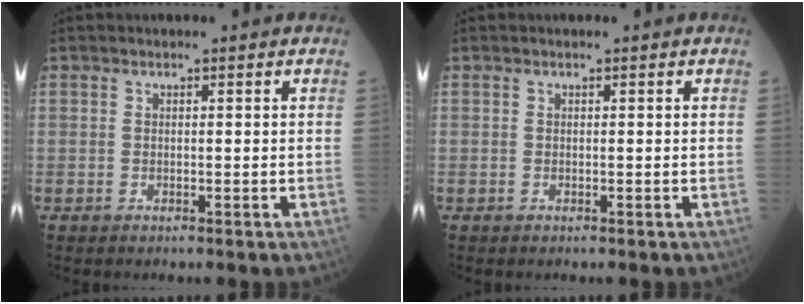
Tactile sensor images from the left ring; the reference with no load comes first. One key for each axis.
{"total": 0.0}